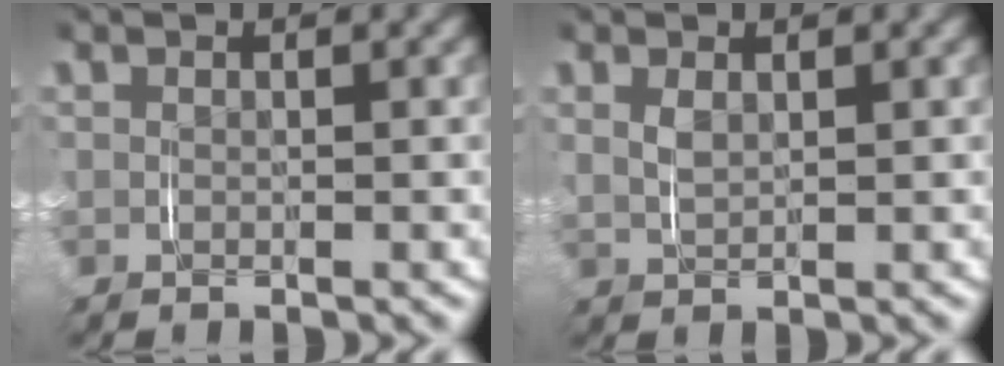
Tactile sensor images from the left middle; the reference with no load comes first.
{"total": 0.9, "force": [0.5, -0.1, 0.7], "torque": [-0.016, -0.003, 0.015]}